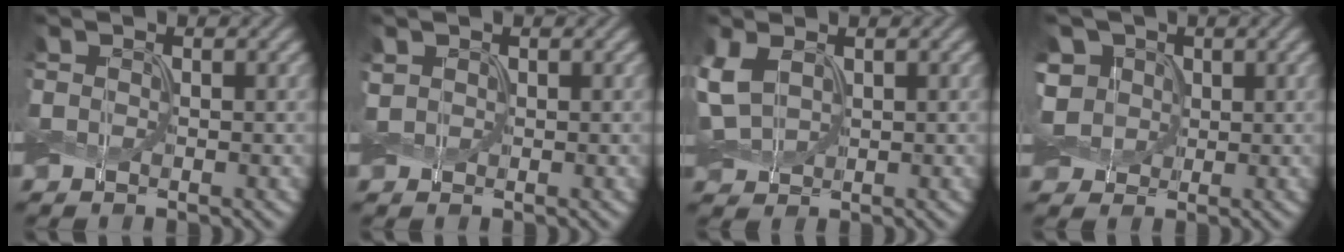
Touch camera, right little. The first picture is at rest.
{"total": 0.8, "force": [0.4, 0.6, 0.3], "torque": [-0.007, 0.004, 0.009]}
{"total": 3.8, "force": [0.9, 2.5, 2.6], "torque": [-0.068, 0.009, 0.017]}
{"total": 4.6, "force": [1.1, 4.0, 2.1], "torque": [-0.074, 0.026, 0.012]}